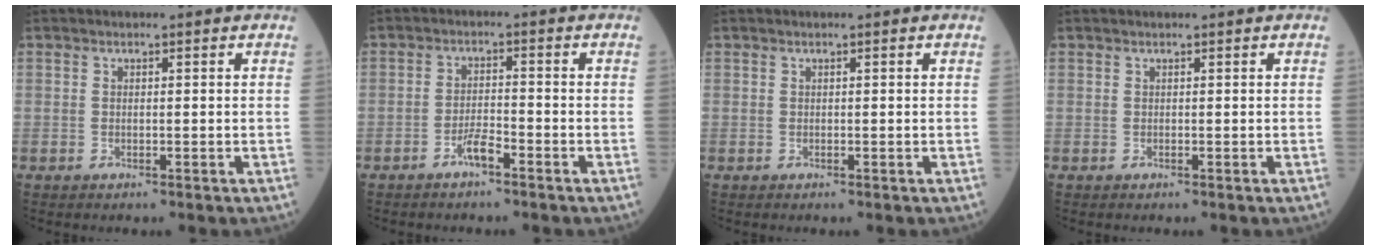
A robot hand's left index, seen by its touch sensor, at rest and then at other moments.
{"total": 2.9, "force": [-2.1, 0.4, 1.8], "torque": [-0.039, 0.001, -0.041]}
{"total": 0.0}
{"total": 0.0}